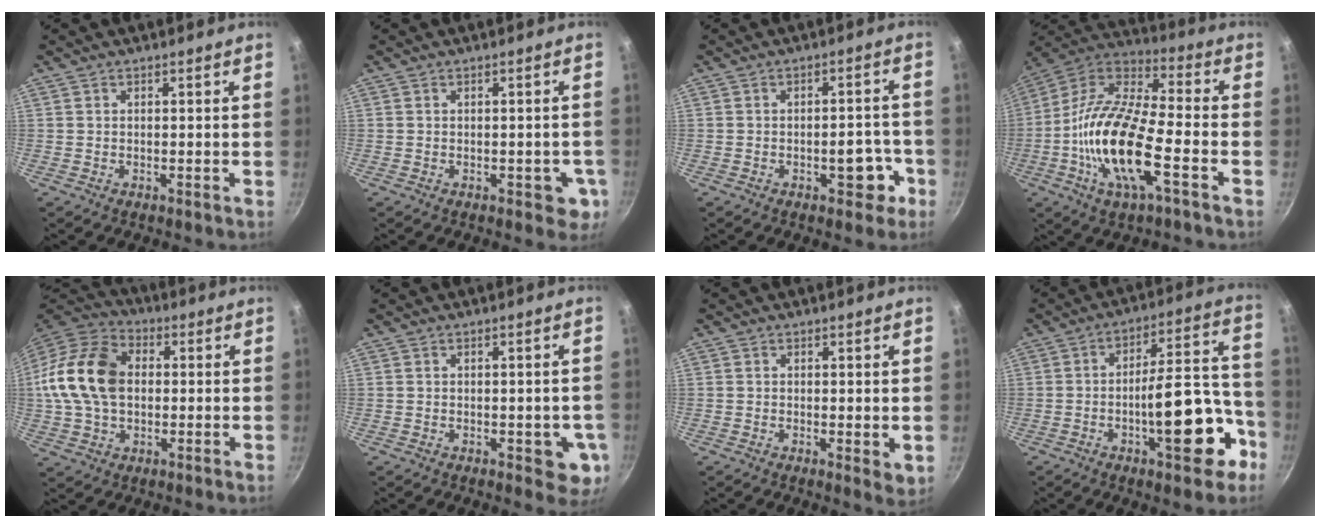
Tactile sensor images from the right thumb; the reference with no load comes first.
{"total": 4.2, "force": [-1.1, 2.6, 3.2], "torque": [-0.011, 0.008, -0.013]}
{"total": 6.4, "force": [-2.8, 3.3, 4.7], "torque": [-0.026, 0.028, -0.032]}
{"total": 20.0, "force": [-5.8, 7.0, 17.8], "torque": [-0.344, 0.035, -0.132]}
{"total": 18.7, "force": [1.2, 13.2, 13.2], "torque": [-0.244, 0.032, 0.010]}
{"total": 6.0, "force": [-1.1, 3.2, 5.0], "torque": [-0.036, -0.002, -0.012]}
{"total": 2.7, "force": [0.3, 1.2, 2.5], "torque": [-0.034, -0.009, 0.003]}
{"total": 17.4, "force": [-6.7, 6.5, 14.6], "torque": [-0.170, 0.059, -0.099]}